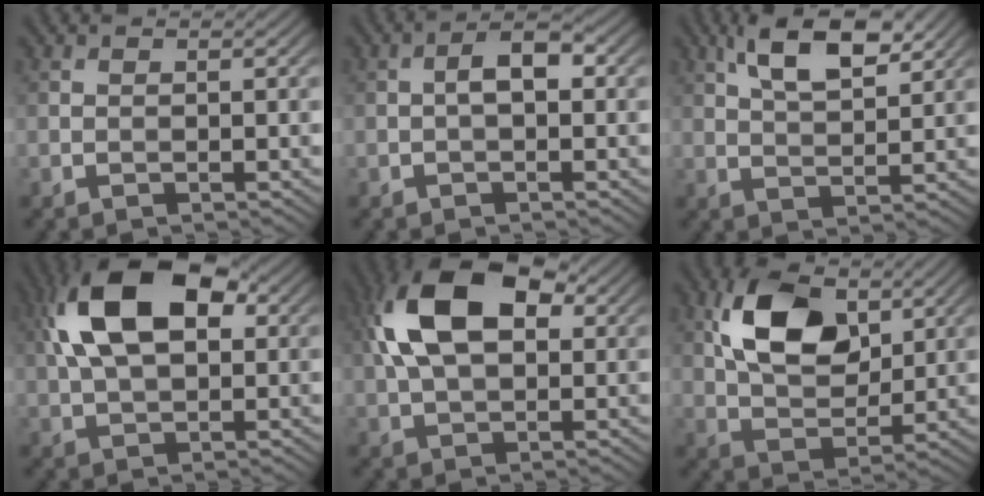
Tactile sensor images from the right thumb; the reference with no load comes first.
{"total": 3.2, "force": [-0.1, 1.5, 2.8], "torque": [-0.048, 0.011, -0.008]}
{"total": 7.6, "force": [4.1, 2.9, 5.7], "torque": [-0.114, 0.009, 0.080]}
{"total": 13.1, "force": [3.6, 7.1, 10.4], "torque": [-0.209, 0.022, 0.058]}
{"total": 12.6, "force": [3.3, 7.1, 9.9], "torque": [-0.206, 0.021, 0.052]}
{"total": 11.3, "force": [4.2, 6.7, 8.1], "torque": [-0.169, 0.011, 0.077]}